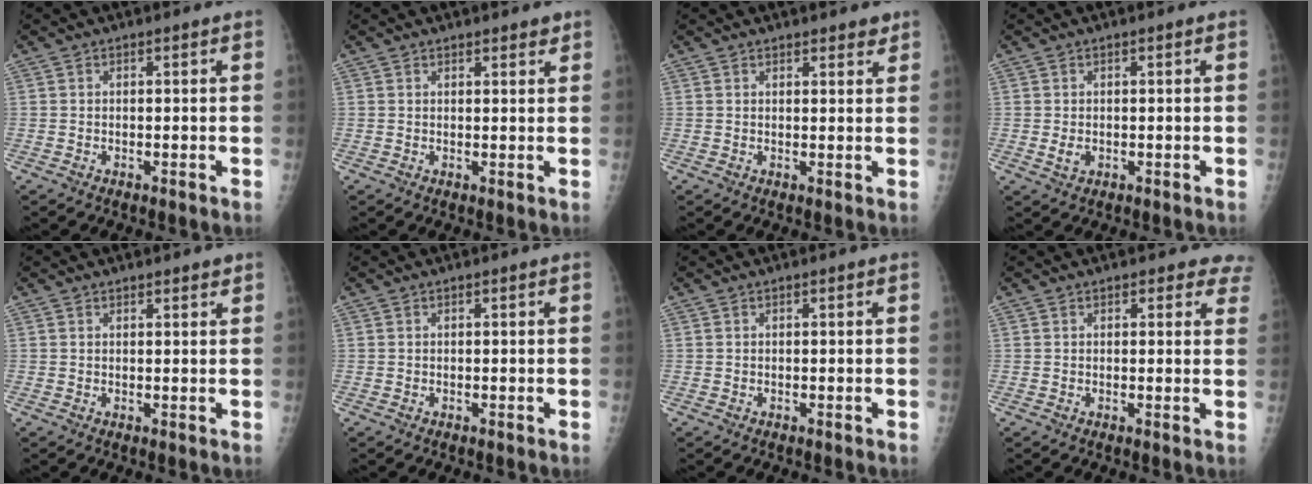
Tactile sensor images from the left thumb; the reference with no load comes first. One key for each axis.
{"total": 1.9, "fx": 1.6, "fy": 0.7, "fz": 0.7, "tx": 0.002, "ty": -0.008, "tz": 0.018}
{"total": 2.5, "fx": 2.1, "fy": 1.0, "fz": 0.9, "tx": 0.007, "ty": -0.010, "tz": 0.023}
{"total": 1.8, "fx": -0.1, "fy": 1.3, "fz": 1.3, "tx": -0.019, "ty": -0.003, "tz": 0.002}
{"total": 1.5, "fx": 1.3, "fy": 0.5, "fz": 0.6, "tx": -0.001, "ty": -0.006, "tz": 0.016}
{"total": 0.0}
{"total": 0.0}
{"total": 4.7, "fx": 3.8, "fy": 2.2, "fz": 1.4, "tx": 0.026, "ty": -0.012, "tz": 0.028}